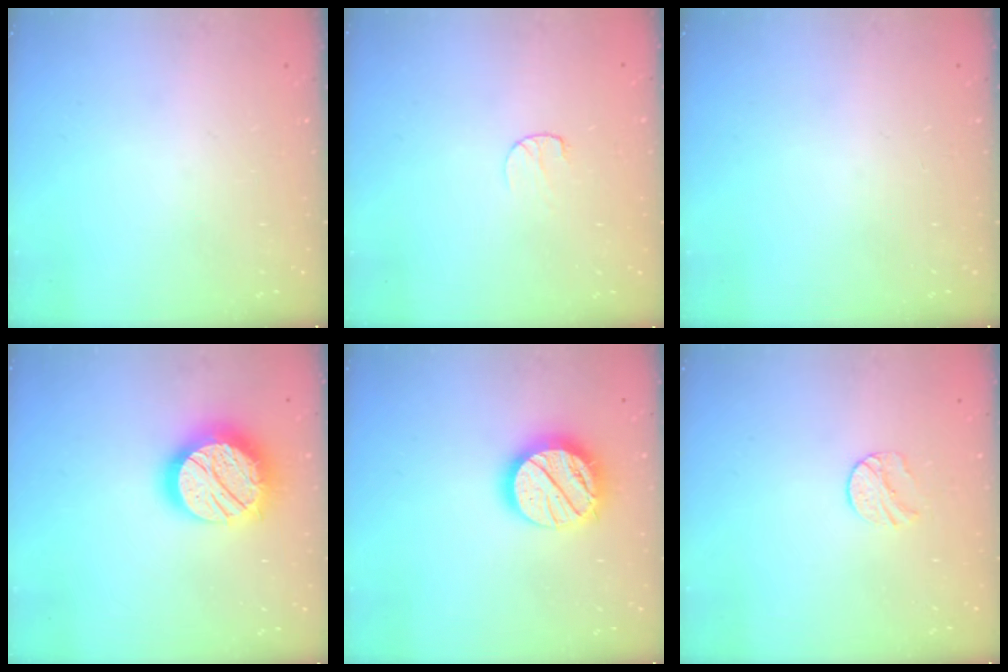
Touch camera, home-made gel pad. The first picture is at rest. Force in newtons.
{"total": 5.8, "press": 5.8, "slide": 0.5}
{"total": 0.0}
{"total": 20.0, "press": 19.9, "slide": 1.5}
{"total": 17.3, "press": 17.2, "slide": 1.4}
{"total": 6.6, "press": 6.6, "slide": 0.6}